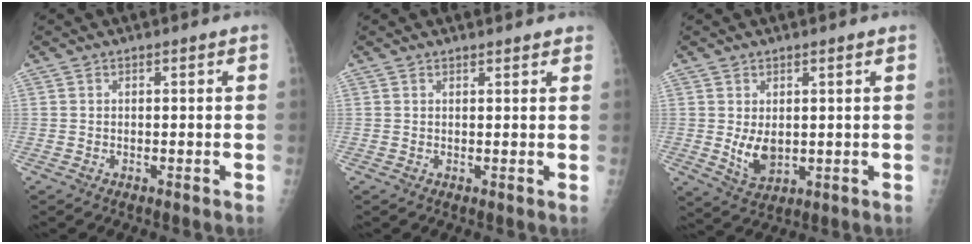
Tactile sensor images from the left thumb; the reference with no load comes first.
{"total": 2.1, "force": [1.9, 0.6, 0.7], "torque": [0.002, -0.002, 0.020]}
{"total": 5.3, "force": [0.6, 3.2, 4.2], "torque": [-0.063, -0.016, 0.024]}